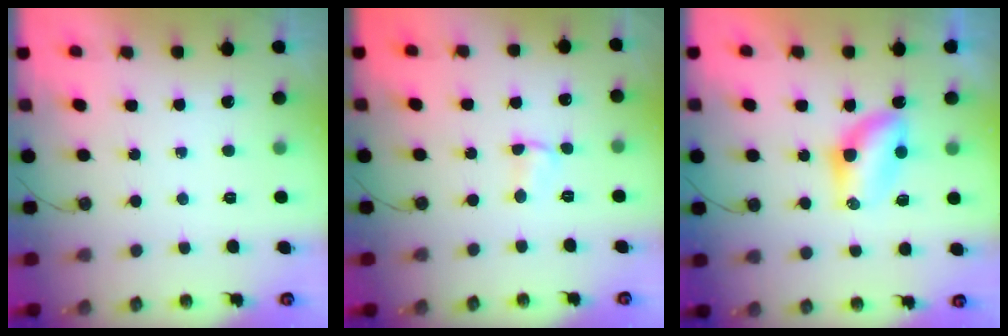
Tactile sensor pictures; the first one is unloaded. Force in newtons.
{"total": 1.9, "press": 1.9, "slide": 0.3}
{"total": 7.1, "press": 6.9, "slide": 1.6}